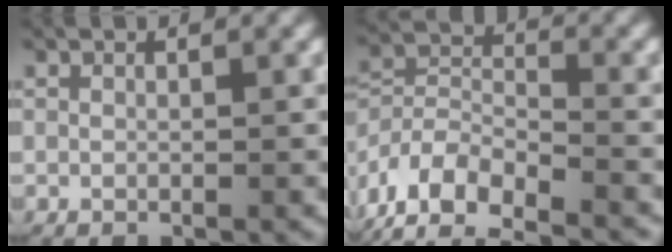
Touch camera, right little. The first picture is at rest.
{"total": 9.8, "force": [-5.0, 7.2, 4.3], "torque": [-0.101, -0.033, -0.085]}